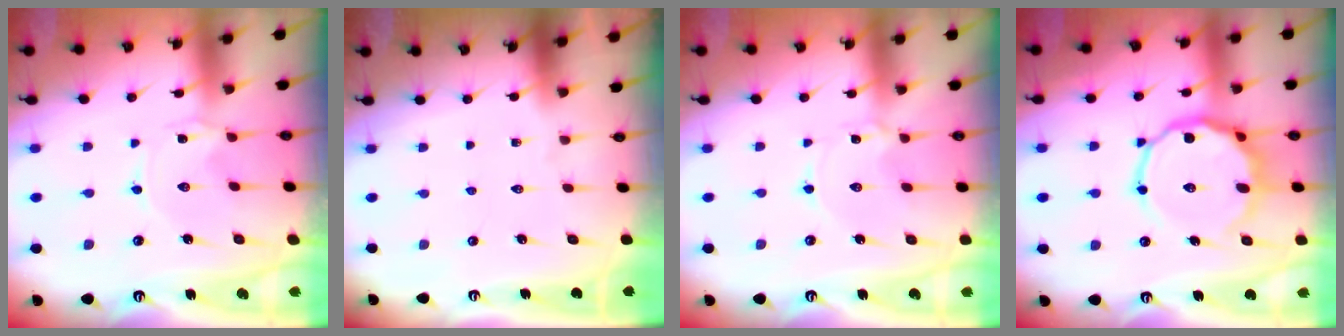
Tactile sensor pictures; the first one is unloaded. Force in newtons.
{"total": 0.0}
{"total": 1.8, "press": 1.8, "slide": 0.3}
{"total": 13.0, "press": 12.9, "slide": 1.7}